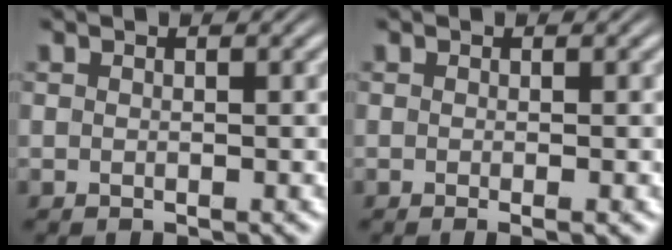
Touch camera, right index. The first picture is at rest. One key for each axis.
{"total": 0.7, "fx": -0.4, "fy": -0.1, "fz": 0.6, "tx": -0.007, "ty": 0.002, "tz": -0.008}